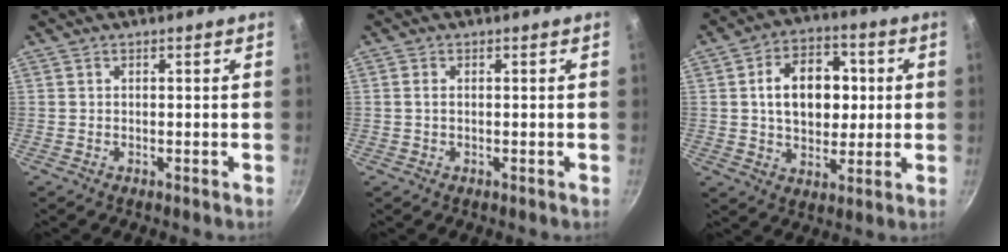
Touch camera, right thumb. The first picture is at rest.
{"total": 1.1, "force": [0.1, 0.7, 0.9], "torque": [-0.020, 0.001, 0.001]}
{"total": 14.1, "force": [1.7, 10.0, 9.9], "torque": [-0.115, 0.011, 0.024]}